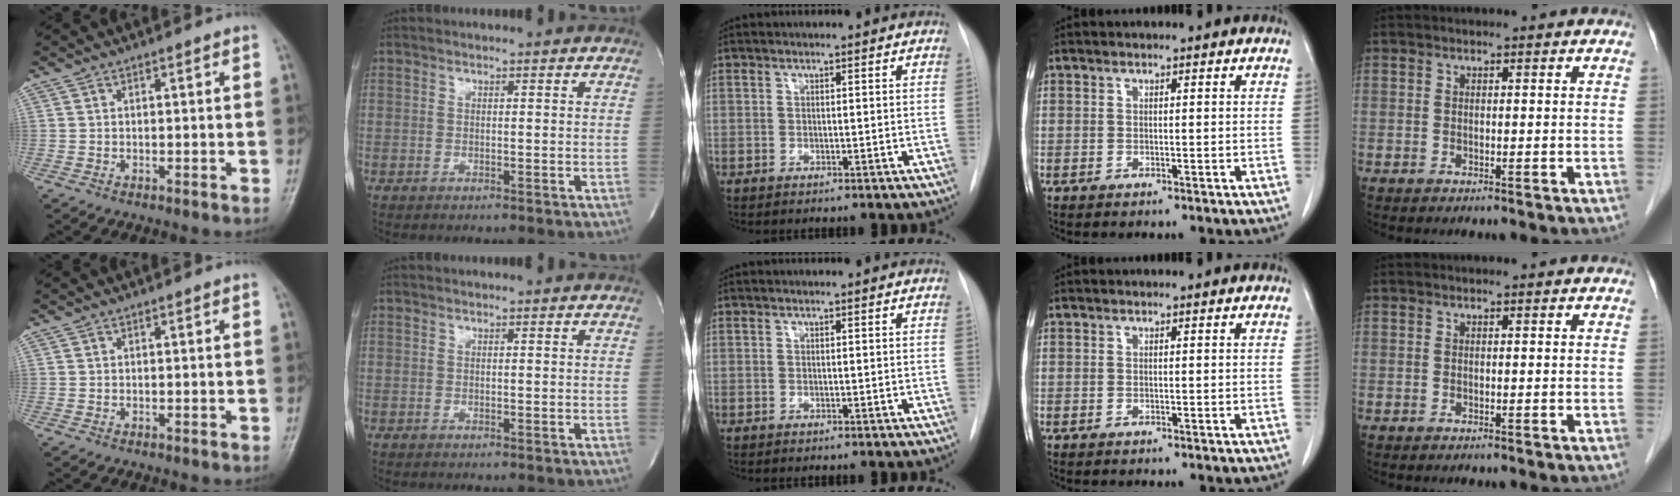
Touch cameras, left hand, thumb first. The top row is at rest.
{}